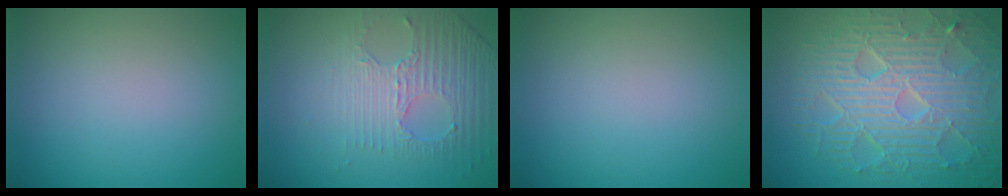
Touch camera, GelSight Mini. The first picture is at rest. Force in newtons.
{"total": 4.6, "press": 3.0, "slide": 3.4}
{"total": 0.0}
{"total": 10.4, "press": 6.7, "slide": 8.0}